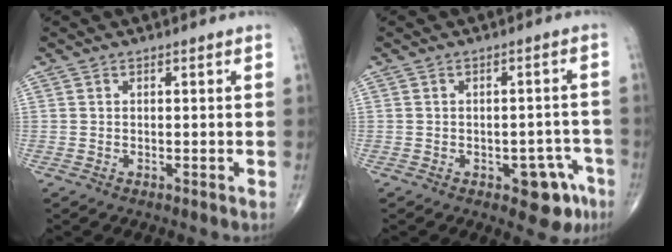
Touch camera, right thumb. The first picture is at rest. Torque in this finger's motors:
{"motor_torque": [2.53, 2.48, 0.33, -0.50, 0.00]}